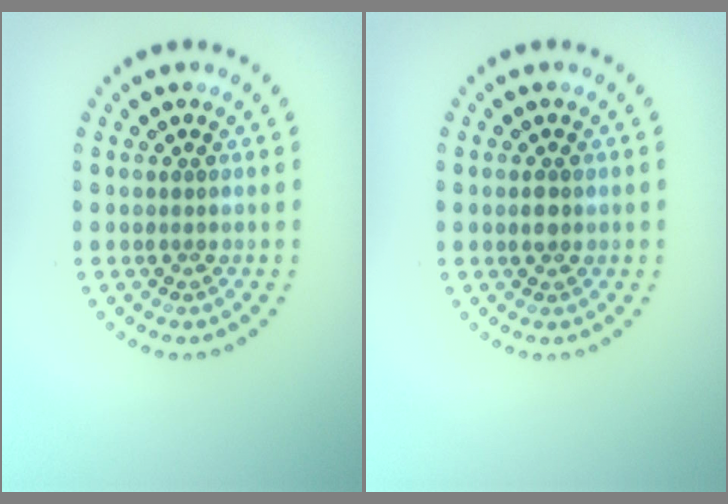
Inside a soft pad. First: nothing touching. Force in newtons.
{"total": 1.1, "press": 1.1, "slide": 0.1}